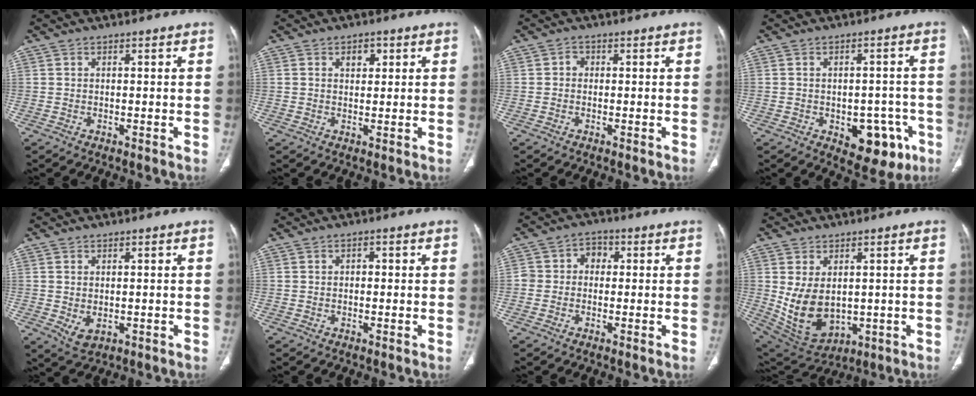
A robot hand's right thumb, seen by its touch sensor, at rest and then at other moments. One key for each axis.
{"total": 2.7, "fx": 1.2, "fy": 1.8, "fz": 1.6, "tx": -0.011, "ty": -0.003, "tz": 0.017}
{"total": 1.3, "fx": 0.0, "fy": 1.1, "fz": 0.6, "tx": -0.002, "ty": 0.005, "tz": -0.004}
{"total": 10.7, "fx": -4.3, "fy": 6.4, "fz": 7.4, "tx": -0.054, "ty": 0.023, "tz": -0.044}
{"total": 3.3, "fx": -0.3, "fy": 2.1, "fz": 2.5, "tx": -0.045, "ty": -0.007, "tz": 0.007}
{"total": 1.3, "fx": 0.2, "fy": 0.9, "fz": 0.9, "tx": -0.010, "ty": 0.005, "tz": 0.001}
{"total": 4.6, "fx": 0.1, "fy": 4.0, "fz": 2.3, "tx": -0.013, "ty": 0.020, "tz": -0.006}
{"total": 11.3, "fx": 0.4, "fy": 7.6, "fz": 8.3, "tx": -0.142, "ty": -0.010, "tz": 0.040}